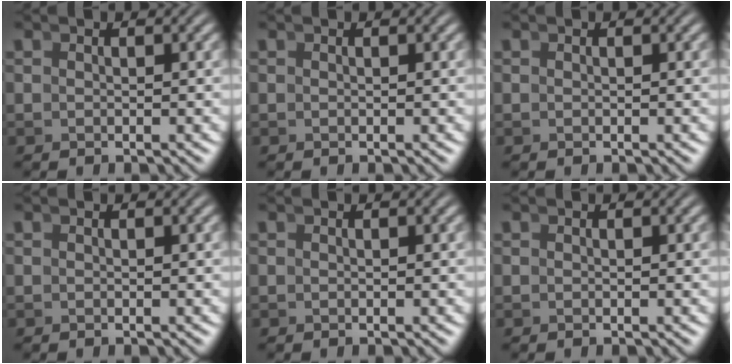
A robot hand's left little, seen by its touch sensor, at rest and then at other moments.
{"total": 0.0}
{"total": 0.0}
{"total": 0.0}
{"total": 0.0}
{"total": 0.0}